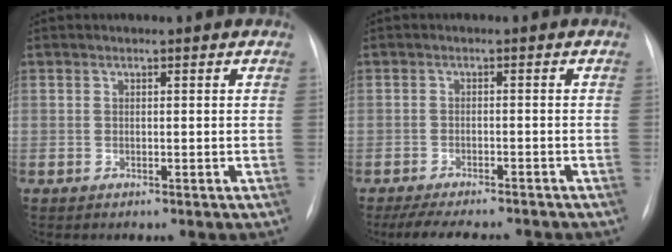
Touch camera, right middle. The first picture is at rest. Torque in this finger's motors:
{"motor_torque": [0.65, -0.67, 0.10, 0.05]}